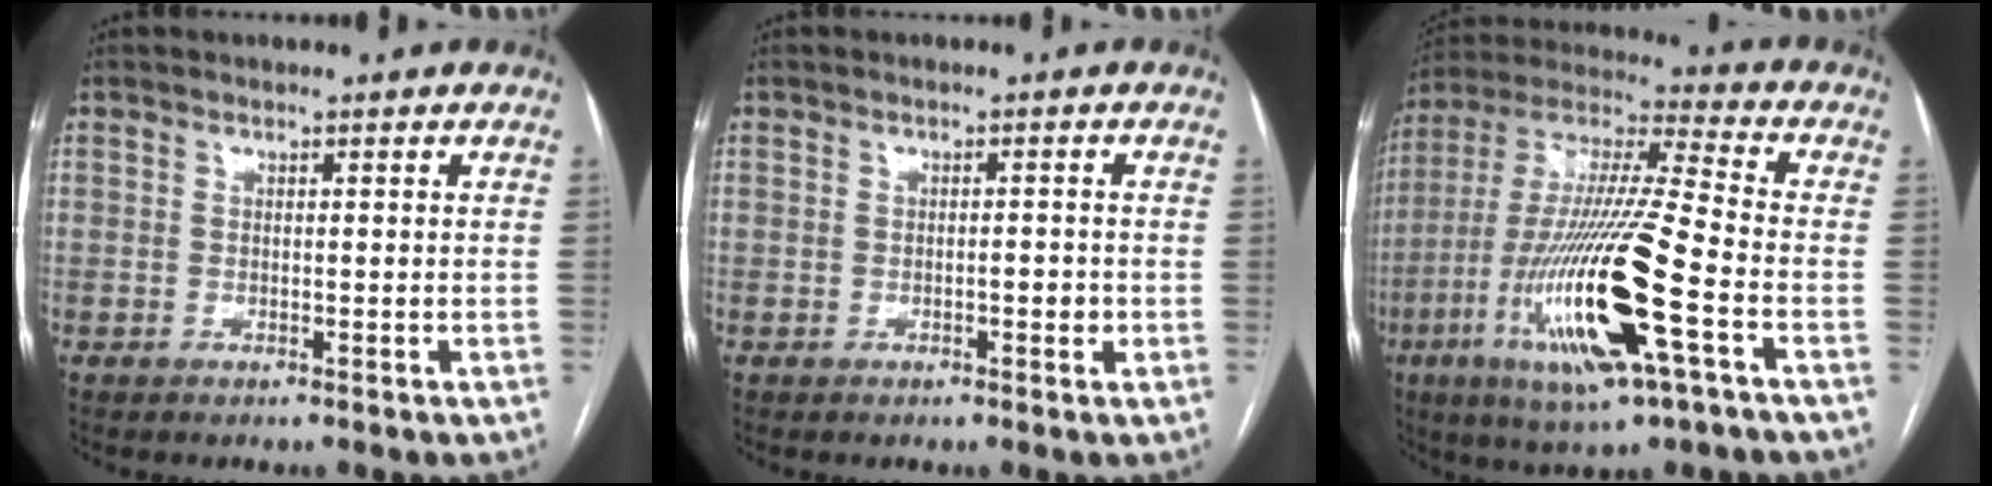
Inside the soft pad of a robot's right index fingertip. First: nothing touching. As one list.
[{"total": 1.7, "force": [-0.3, 0.7, 1.5], "torque": [-0.024, 0.000, -0.002]}, {"total": 22.3, "force": [-7.7, 2.1, 20.8], "torque": [-0.437, -0.032, -0.141]}]